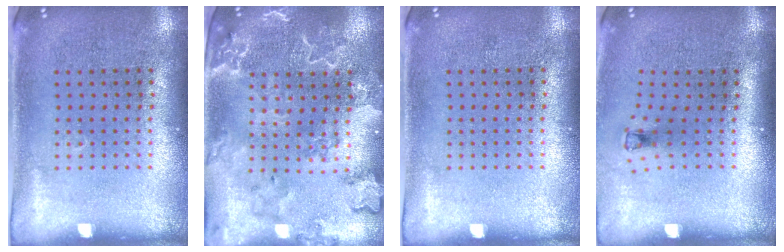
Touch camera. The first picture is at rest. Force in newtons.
{"total": 2.7, "press": 2.6, "slide": 0.8}
{"total": 0.0}
{"total": 0.7, "press": 0.3, "slide": 0.6}